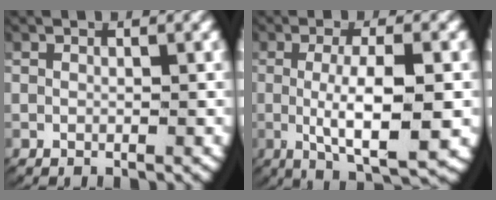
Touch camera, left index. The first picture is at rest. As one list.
[{"total": 7.7, "force": [-1.9, 2.7, 6.9], "torque": [-0.129, -0.024, -0.017]}]